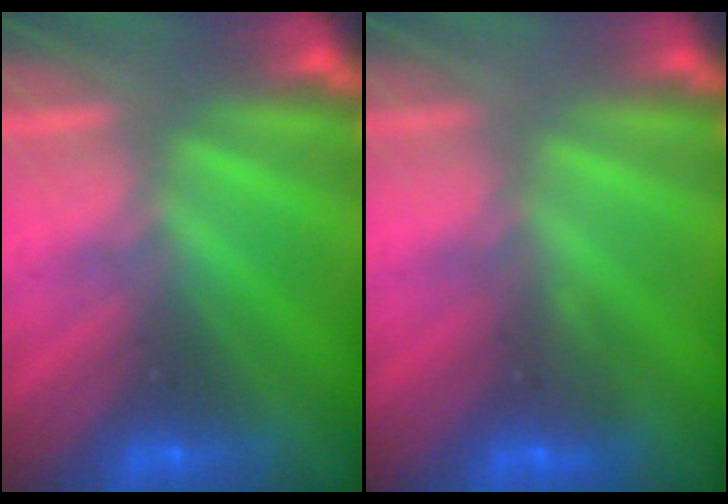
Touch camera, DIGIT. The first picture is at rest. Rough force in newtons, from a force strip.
{"total": 2.9}